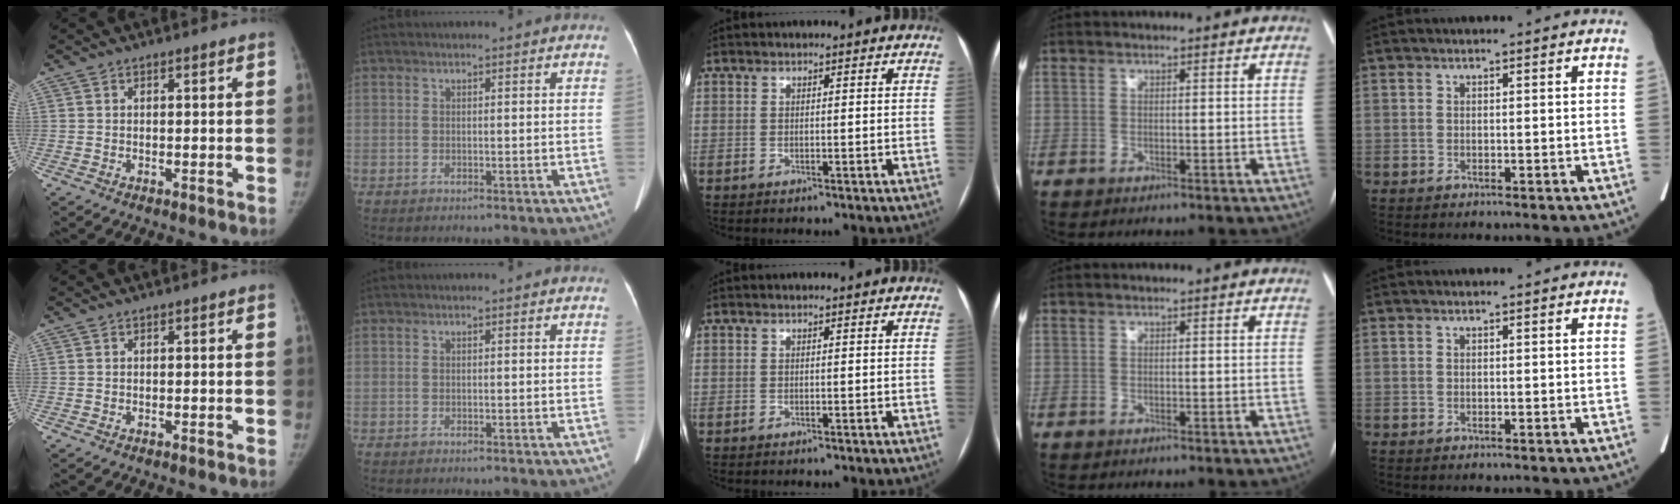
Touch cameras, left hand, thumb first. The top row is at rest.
{}